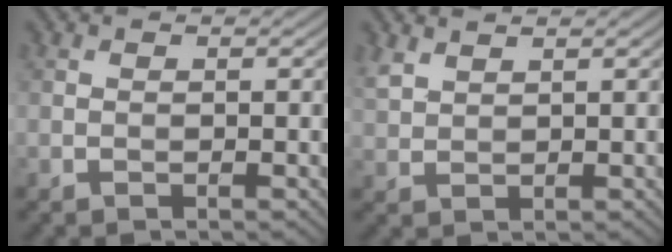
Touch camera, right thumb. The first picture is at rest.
{"total": 2.5, "force": [2.0, 0.9, 1.1], "torque": [-0.034, 0.003, 0.051]}